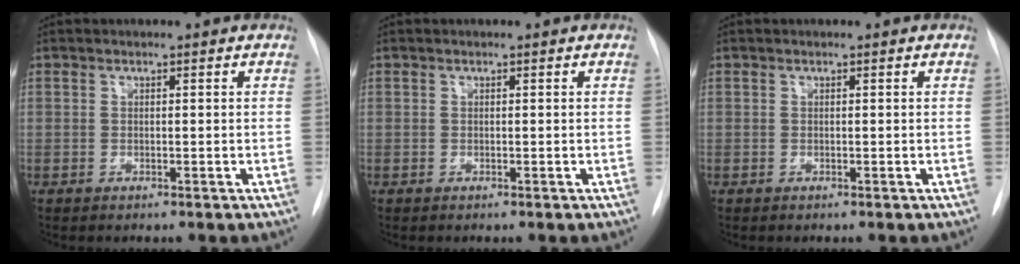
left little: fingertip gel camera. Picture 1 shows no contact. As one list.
[{"total": 0.0}, {"total": 0.0}]